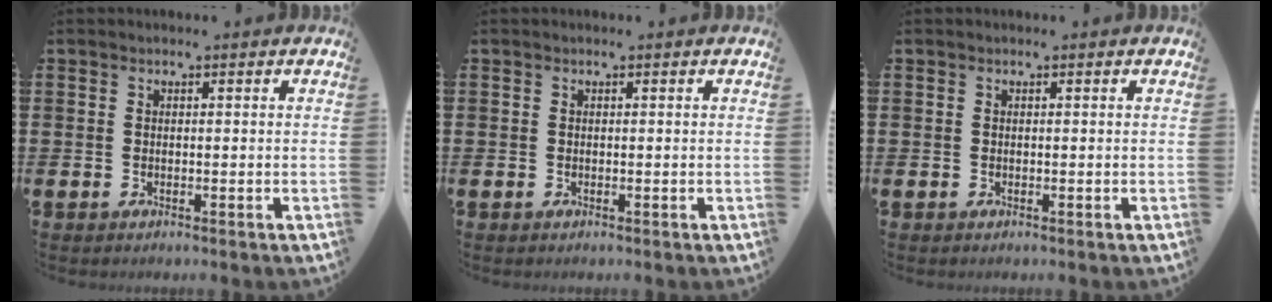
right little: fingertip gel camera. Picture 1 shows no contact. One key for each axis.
{"total": 0.0}
{"total": 0.0}